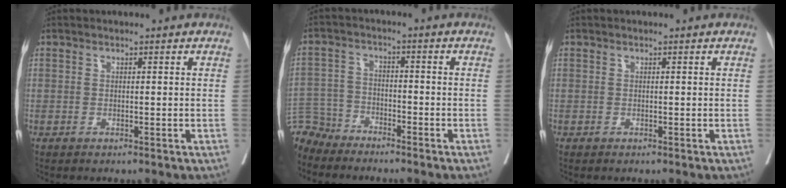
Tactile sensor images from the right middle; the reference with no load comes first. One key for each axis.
{"total": 5.8, "fx": -5.4, "fy": 1.8, "fz": -1.2, "tx": 0.026, "ty": 0.005, "tz": -0.109}
{"total": 0.0}